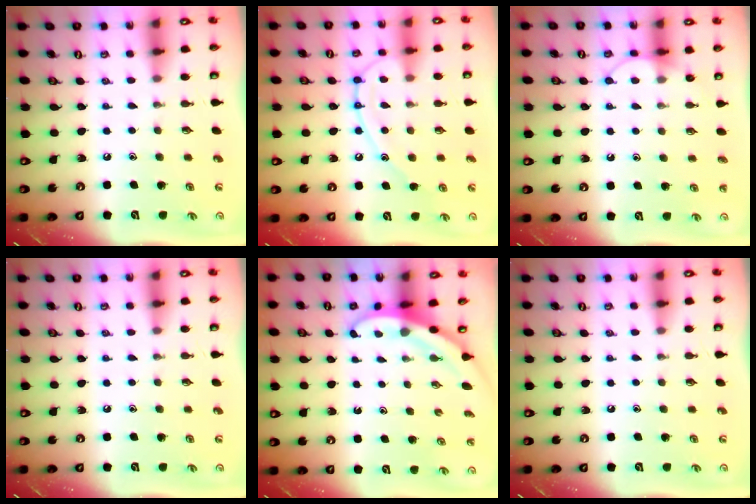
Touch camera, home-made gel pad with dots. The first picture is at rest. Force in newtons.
{"total": 13.7, "press": 13.6, "slide": 1.3}
{"total": 6.5, "press": 6.5, "slide": 0.5}
{"total": 0.0}
{"total": 3.0, "press": 3.0, "slide": 0.2}
{"total": 0.0}